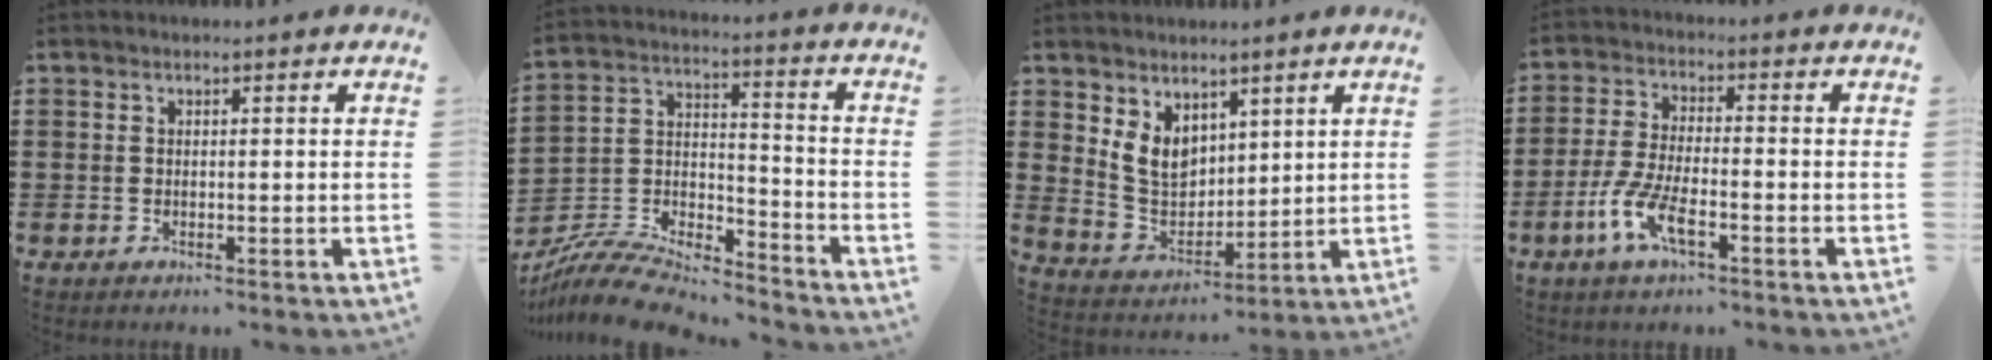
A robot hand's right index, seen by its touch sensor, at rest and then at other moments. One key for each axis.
{"total": 9.1, "fx": -8.7, "fy": 1.6, "fz": 2.2, "tx": -0.051, "ty": 0.009, "tz": -0.176}
{"total": 6.8, "fx": 3.7, "fy": 5.0, "fz": 2.9, "tx": -0.085, "ty": -0.003, "tz": 0.071}
{"total": 6.7, "fx": -3.4, "fy": 1.6, "fz": 5.5, "tx": -0.138, "ty": -0.015, "tz": -0.070}